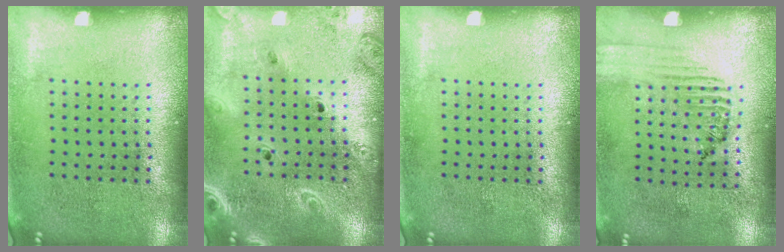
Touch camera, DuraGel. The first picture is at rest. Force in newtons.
{"total": 2.0, "press": 1.9, "slide": 0.8}
{"total": 0.0}
{"total": 1.6, "press": 1.2, "slide": 1.0}